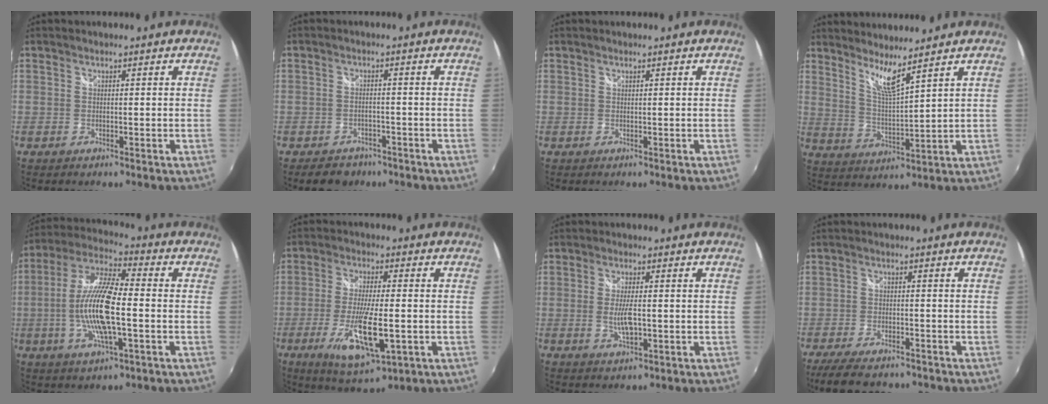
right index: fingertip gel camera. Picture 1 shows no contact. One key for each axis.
{"total": 5.9, "fx": -4.4, "fy": 3.4, "fz": 2.1, "tx": -0.052, "ty": -0.007, "tz": -0.059}
{"total": 0.0}
{"total": 6.4, "fx": 5.2, "fy": -0.4, "fz": 3.8, "tx": -0.066, "ty": -0.011, "tz": 0.098}
{"total": 15.7, "fx": -2.5, "fy": 4.0, "fz": 15.0, "tx": -0.298, "ty": -0.003, "tz": -0.050}
{"total": 13.4, "fx": -4.2, "fy": 3.1, "fz": 12.4, "tx": -0.245, "ty": -0.029, "tz": -0.071}
{"total": 4.9, "fx": -0.7, "fy": 1.5, "fz": 4.6, "tx": -0.089, "ty": -0.007, "tz": -0.011}
{"total": 10.0, "fx": -8.2, "fy": 3.1, "fz": 4.9, "tx": -0.118, "ty": -0.024, "tz": -0.137}